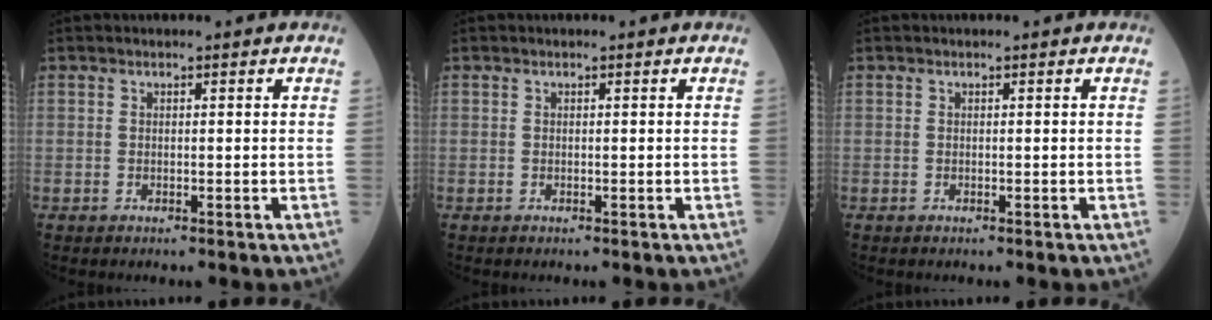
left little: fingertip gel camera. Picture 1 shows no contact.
{"total": 0.0}
{"total": 0.0}